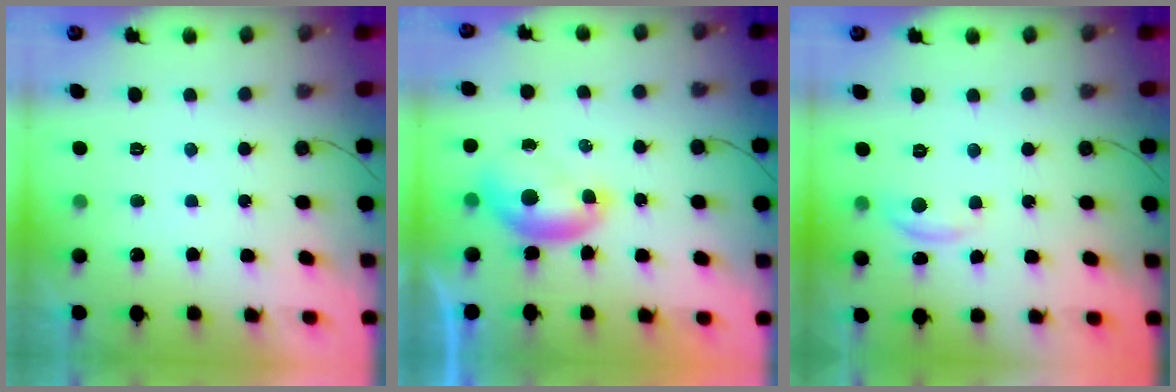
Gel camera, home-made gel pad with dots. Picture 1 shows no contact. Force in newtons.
{"total": 6.8, "press": 6.8, "slide": 0.7}
{"total": 4.8, "press": 4.7, "slide": 0.3}